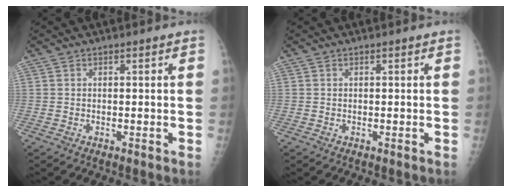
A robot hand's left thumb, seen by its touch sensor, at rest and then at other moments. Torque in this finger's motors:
{"motor_torque": [0.00, 0.00, -0.01, 0.00, 0.00]}